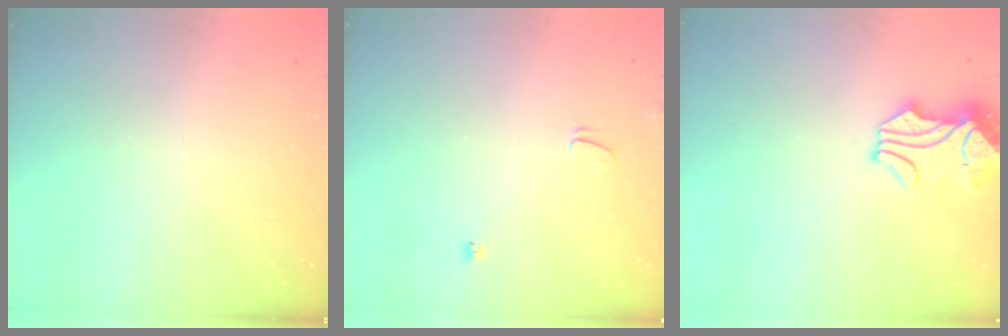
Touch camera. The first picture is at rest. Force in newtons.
{"total": 2.6, "press": 2.5, "slide": 0.4}
{"total": 2.1, "press": 1.9, "slide": 0.9}